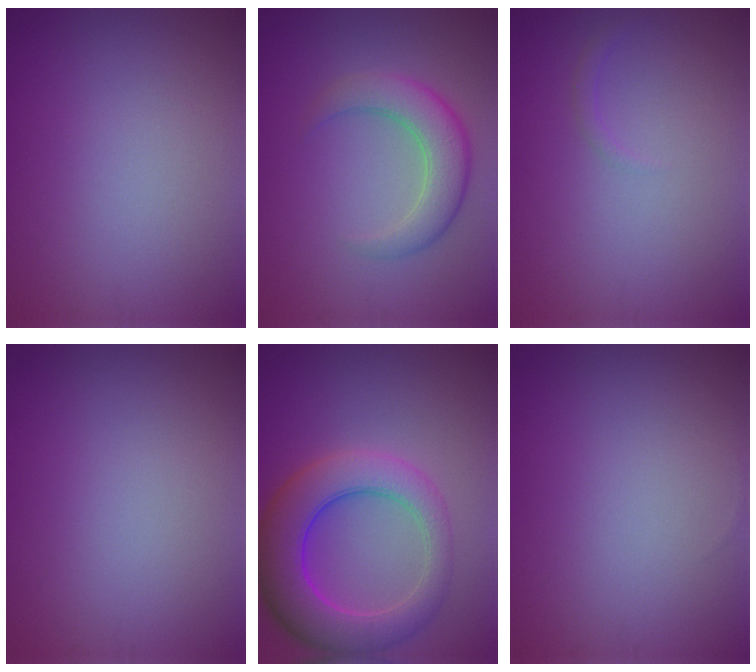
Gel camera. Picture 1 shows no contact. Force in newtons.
{"total": 4.4, "press": 4.4, "slide": 0.4}
{"total": 0.6, "press": 0.6, "slide": 0.1}
{"total": 0.0}
{"total": 7.9, "press": 7.9, "slide": 0.3}
{"total": 0.0}